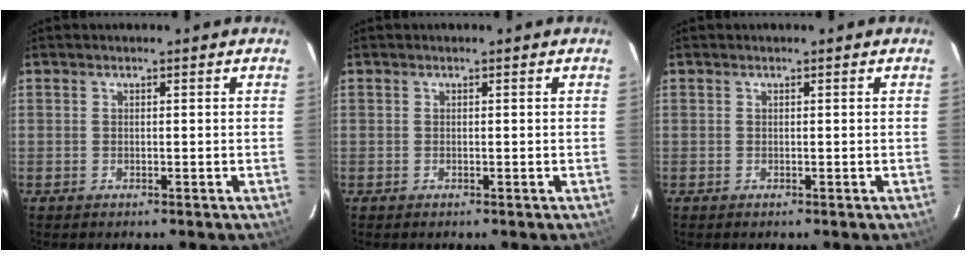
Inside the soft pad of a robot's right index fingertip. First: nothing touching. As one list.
[{"total": 0.0}, {"total": 0.0}]